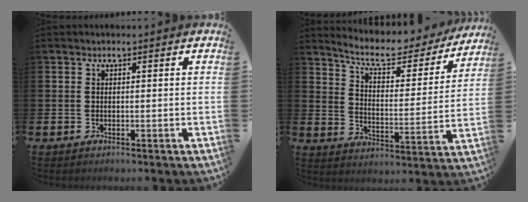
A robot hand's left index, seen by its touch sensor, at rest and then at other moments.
{"total": 7.8, "force": [7.0, 2.1, 2.8], "torque": [-0.085, -0.043, 0.118]}